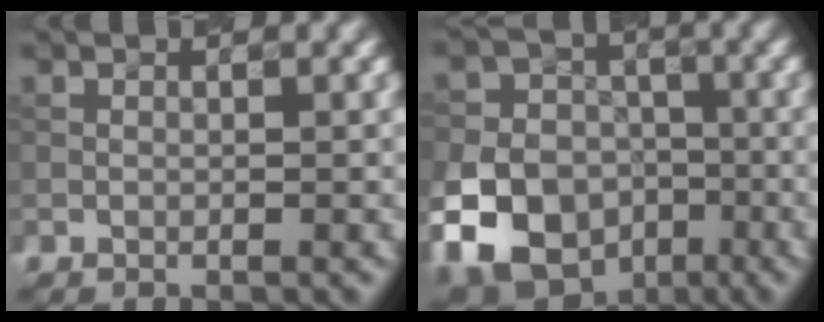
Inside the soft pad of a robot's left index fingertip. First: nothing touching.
{"total": 18.0, "force": [-7.2, 15.2, 6.2], "torque": [-0.136, -0.048, -0.148]}